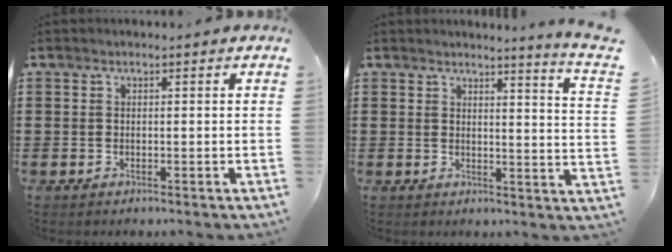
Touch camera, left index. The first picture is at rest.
{"total": 3.1, "force": [2.7, -1.4, 0.8], "torque": [-0.027, -0.028, 0.041]}